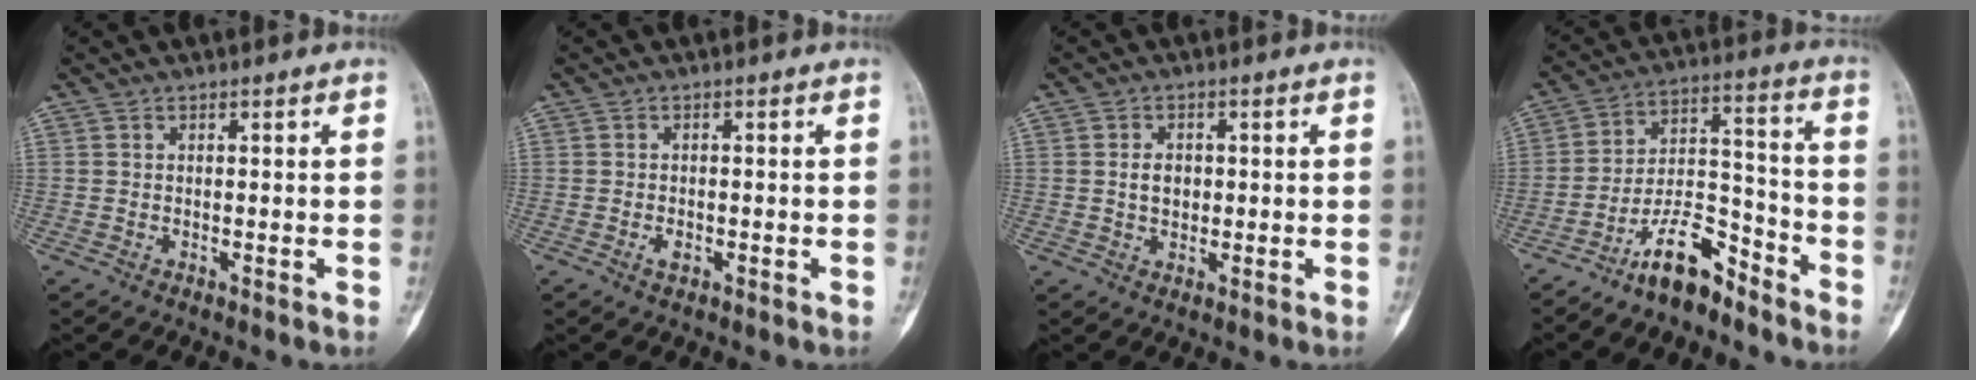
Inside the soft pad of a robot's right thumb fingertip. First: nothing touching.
{"total": 1.6, "force": [-0.7, 0.9, 1.1], "torque": [-0.020, 0.003, -0.012]}
{"total": 3.4, "force": [0.2, 2.5, 2.3], "torque": [-0.030, 0.004, 0.005]}
{"total": 11.2, "force": [-8.5, 4.0, 6.0], "torque": [-0.100, 0.084, -0.161]}